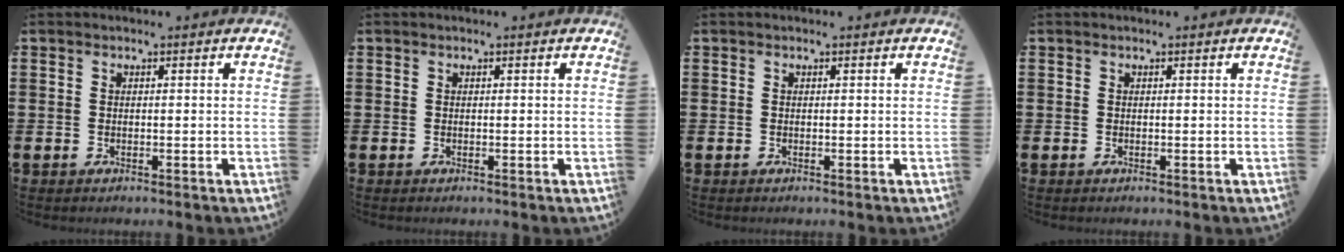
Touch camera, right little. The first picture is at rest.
{"total": 0.0}
{"total": 0.0}
{"total": 0.0}